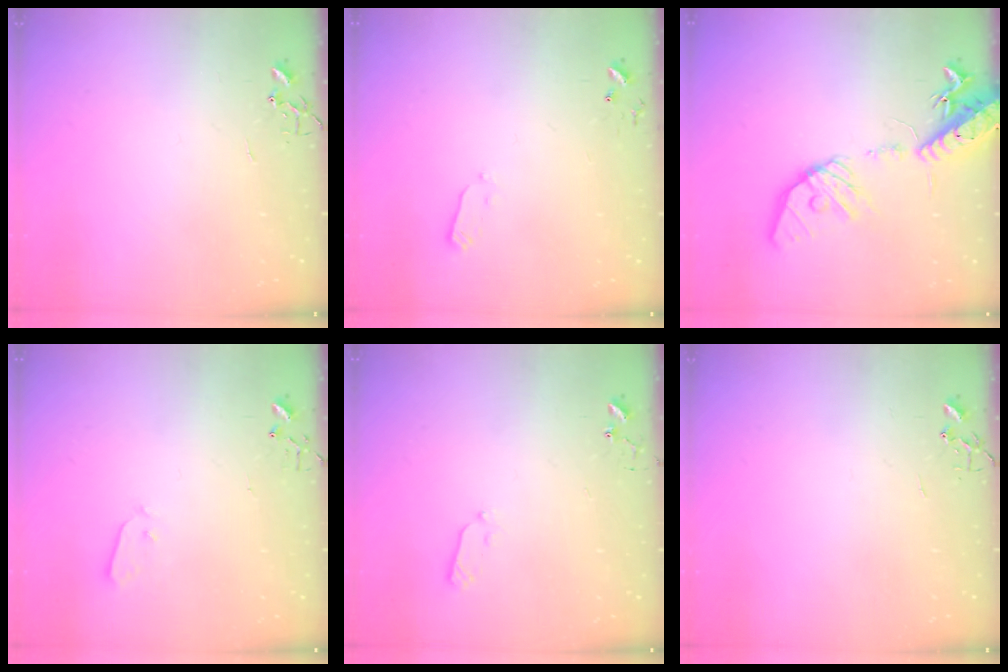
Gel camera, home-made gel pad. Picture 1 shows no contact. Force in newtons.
{"total": 2.4, "press": 2.3, "slide": 0.4}
{"total": 18.6, "press": 18.2, "slide": 3.5}
{"total": 3.5, "press": 3.5, "slide": 0.3}
{"total": 5.6, "press": 5.6, "slide": 0.8}
{"total": 0.0}